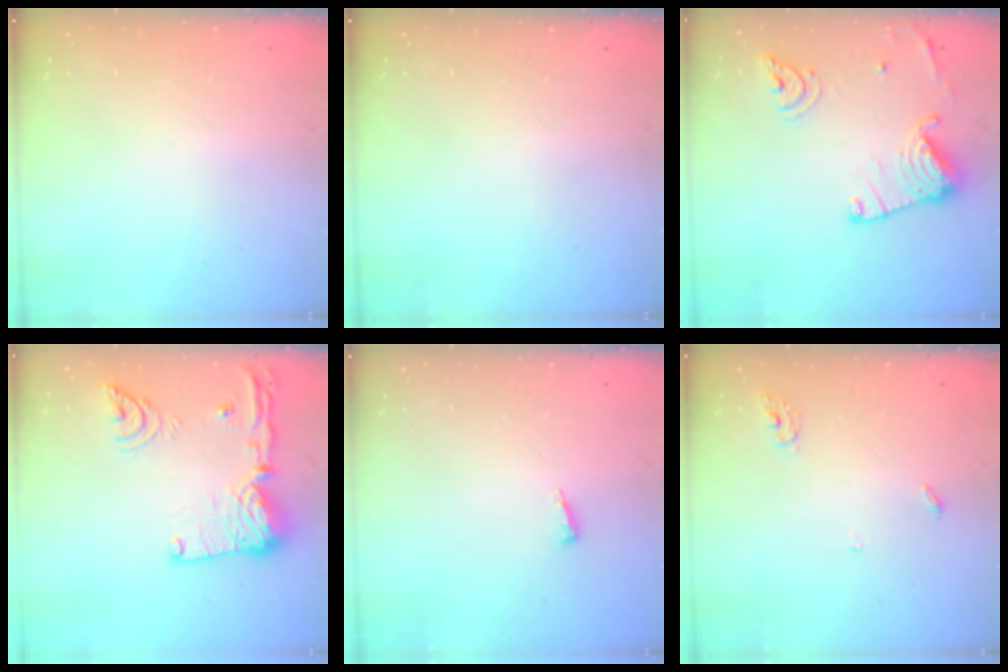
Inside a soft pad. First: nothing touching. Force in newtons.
{"total": 0.0}
{"total": 15.7, "press": 15.6, "slide": 1.6}
{"total": 20.1, "press": 19.9, "slide": 3.0}
{"total": 5.0, "press": 4.9, "slide": 0.9}
{"total": 4.0, "press": 4.0, "slide": 0.3}